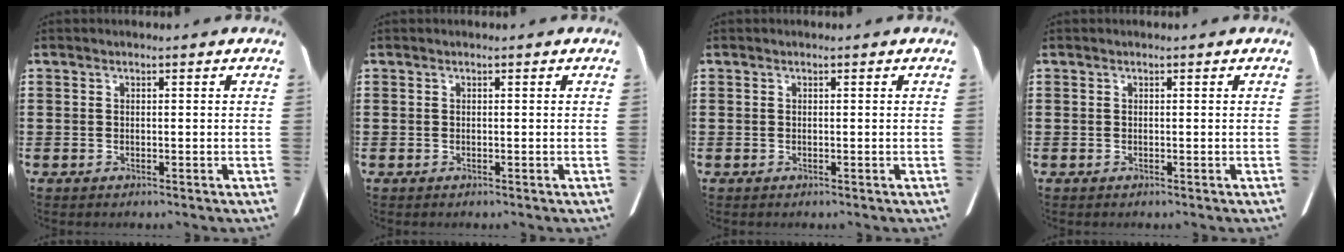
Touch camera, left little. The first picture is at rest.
{"total": 0.0}
{"total": 0.0}
{"total": 0.0}